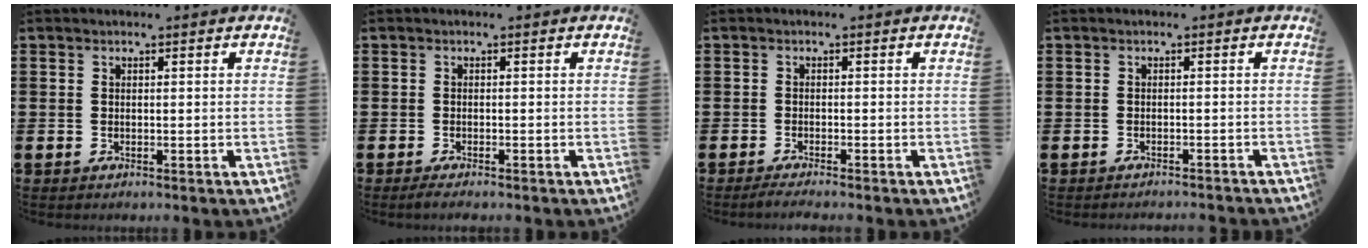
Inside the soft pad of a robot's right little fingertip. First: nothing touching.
{"total": 0.9, "force": [-0.6, 0.1, 0.6], "torque": [-0.012, -0.002, -0.012]}
{"total": 1.1, "force": [-0.9, 0.0, 0.6], "torque": [-0.010, -0.002, -0.018]}
{"total": 0.8, "force": [-0.8, -0.2, 0.0], "torque": [0.000, 0.000, -0.016]}